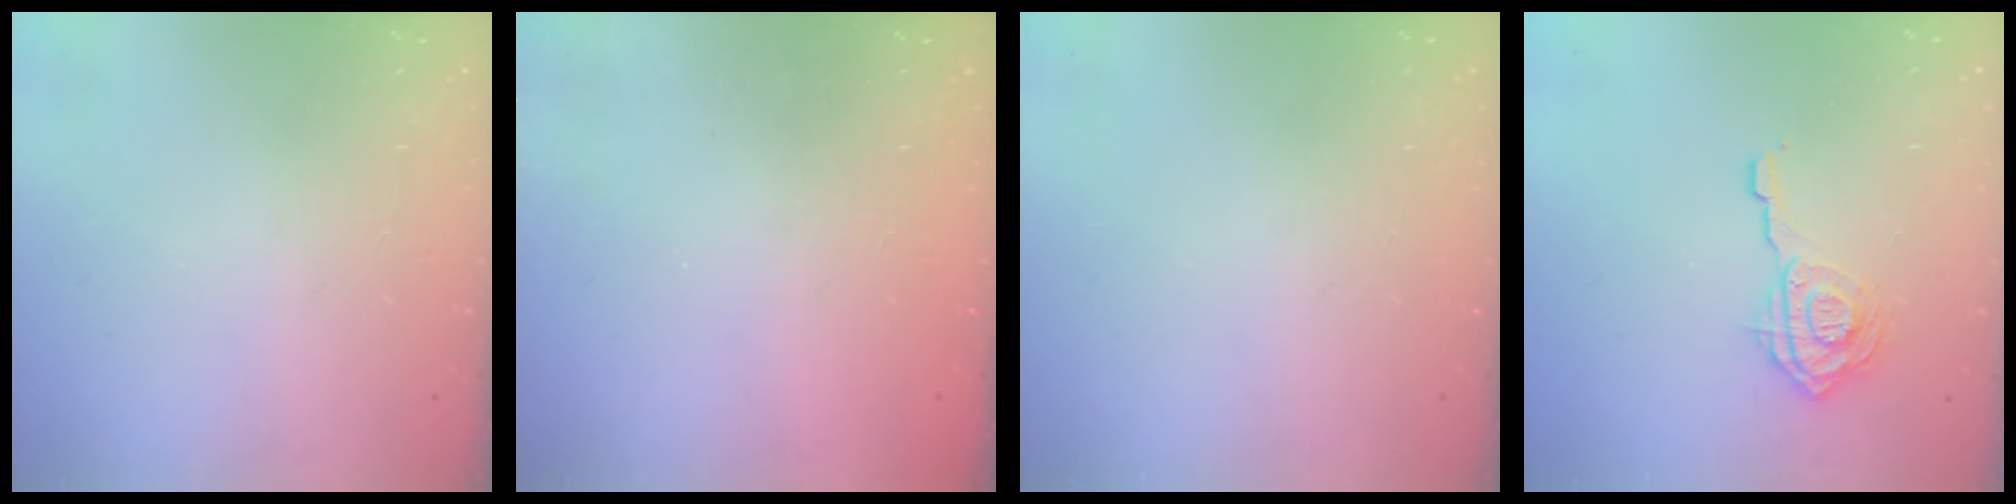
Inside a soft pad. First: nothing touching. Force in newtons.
{"total": 2.3, "press": 2.2, "slide": 0.8}
{"total": 0.0}
{"total": 11.2, "press": 11.1, "slide": 0.9}